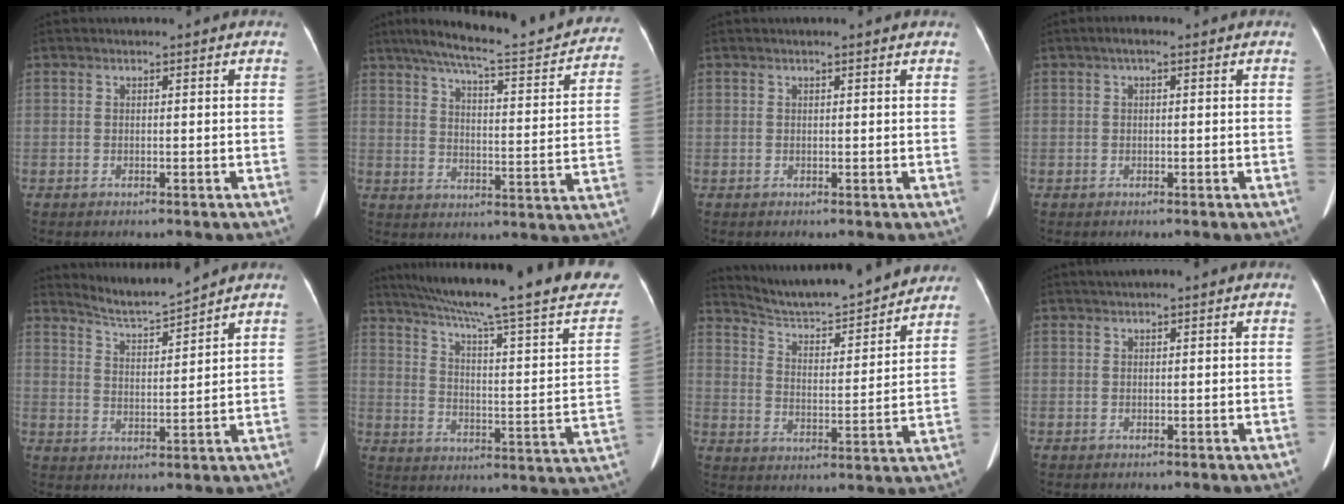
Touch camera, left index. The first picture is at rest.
{"total": 24.0, "force": [20.8, 2.6, 11.7], "torque": [-0.172, -0.028, 0.263]}
{"total": 2.3, "force": [1.9, 0.0, 1.2], "torque": [-0.014, 0.020, 0.025]}
{"total": 1.7, "force": [0.8, 0.5, 1.4], "torque": [-0.025, 0.012, 0.010]}
{"total": 6.1, "force": [5.9, -1.4, 0.7], "torque": [-0.021, -0.010, 0.118]}
{"total": 30.6, "force": [25.2, 2.2, 17.1], "torque": [-0.247, -0.042, 0.324]}
{"total": 18.7, "force": [17.5, 2.0, 6.4], "torque": [-0.103, -0.004, 0.256]}
{"total": 1.6, "force": [1.3, 0.0, 1.0], "torque": [-0.014, 0.017, 0.024]}